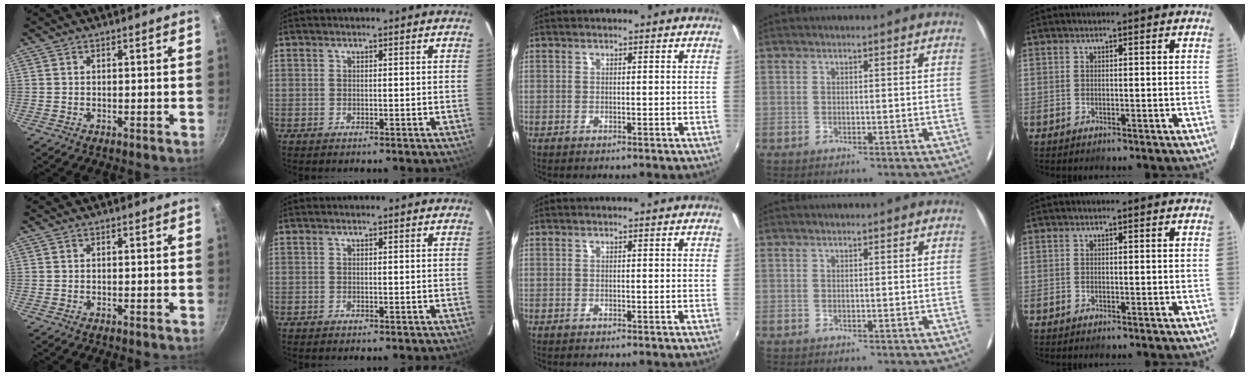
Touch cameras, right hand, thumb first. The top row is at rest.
{}